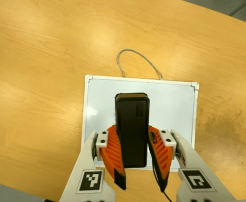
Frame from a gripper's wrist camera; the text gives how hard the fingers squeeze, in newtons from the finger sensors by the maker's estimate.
{"total": 10.7, "left": 9.2, "right": 12.2}